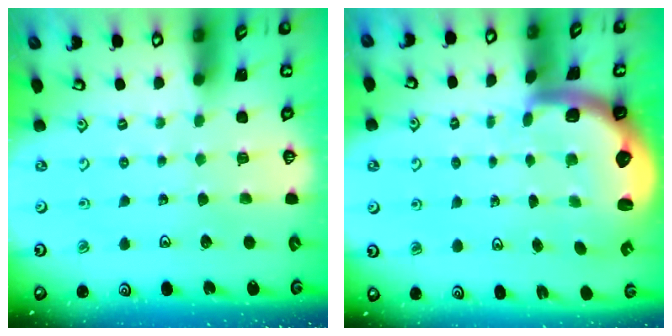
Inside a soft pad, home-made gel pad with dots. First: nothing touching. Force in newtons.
{"total": 2.9, "press": 2.6, "slide": 1.4}